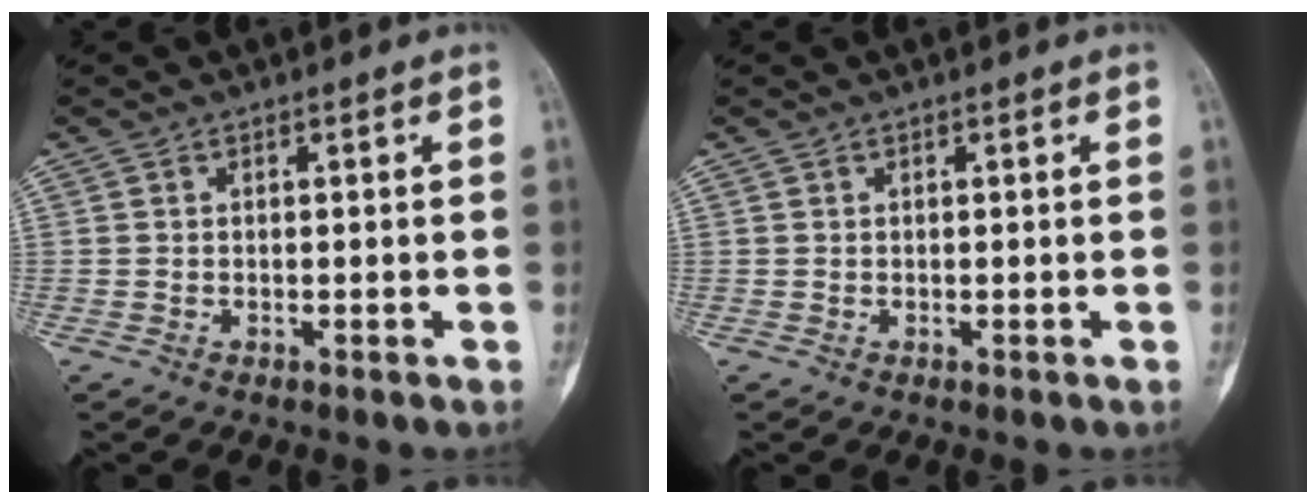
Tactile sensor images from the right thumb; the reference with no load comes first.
{"total": 0.0}